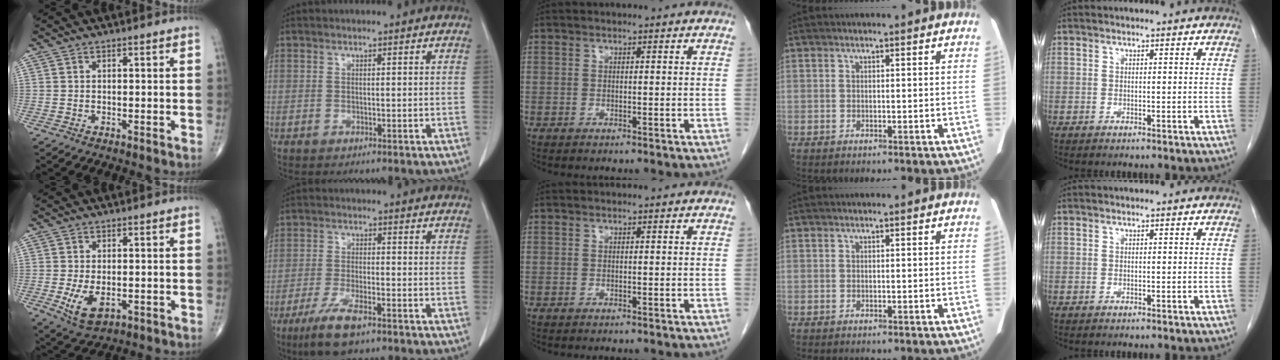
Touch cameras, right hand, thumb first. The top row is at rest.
{"thumb": {"total": 6.6, "force": [-1.7, 3.6, 5.2], "torque": [-0.096, -0.010, -0.020]}, "index": {"total": 7.1, "force": [-4.7, 1.3, 5.2], "torque": [-0.101, -0.014, -0.079]}}